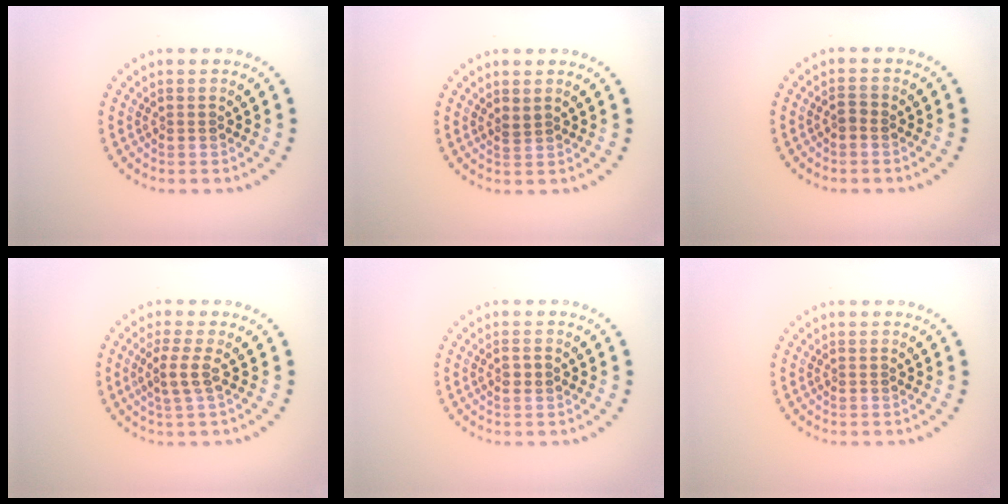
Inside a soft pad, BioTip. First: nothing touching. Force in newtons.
{"total": 0.6, "press": 0.3, "slide": 0.5}
{"total": 0.8, "press": 0.7, "slide": 0.4}
{"total": 2.1, "press": 1.6, "slide": 1.4}
{"total": 1.0, "press": 1.0, "slide": 0.3}
{"total": 0.0}